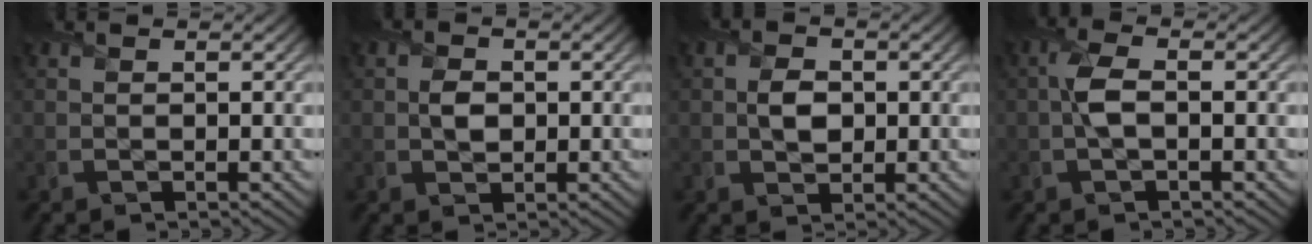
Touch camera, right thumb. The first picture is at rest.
{"total": 2.0, "force": [0.0, 1.6, 1.3], "torque": [-0.027, -0.003, -0.001]}
{"total": 2.8, "force": [0.1, 2.2, 1.8], "torque": [-0.037, -0.003, 0.000]}
{"total": 3.1, "force": [-0.3, 1.2, 2.8], "torque": [-0.065, 0.005, -0.009]}